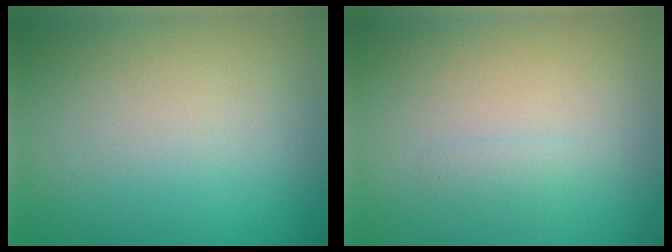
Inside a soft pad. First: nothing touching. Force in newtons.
{"total": 0.7, "press": 0.7, "slide": 0.0}